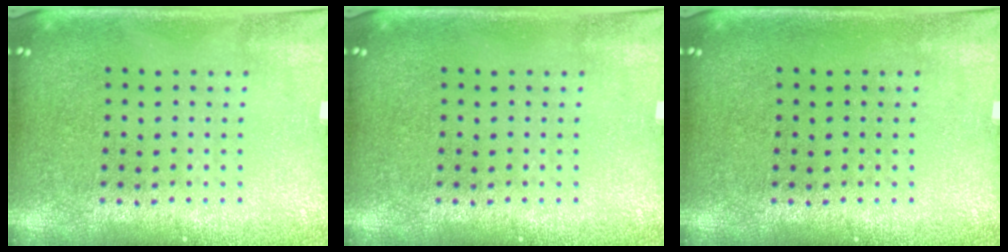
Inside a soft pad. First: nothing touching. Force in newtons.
{"total": 0.0}
{"total": 0.0}